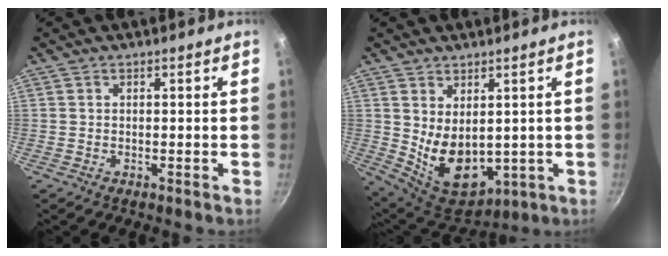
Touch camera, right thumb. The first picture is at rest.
{"total": 11.5, "force": [1.2, 7.5, 8.7], "torque": [-0.117, -0.038, 0.050]}